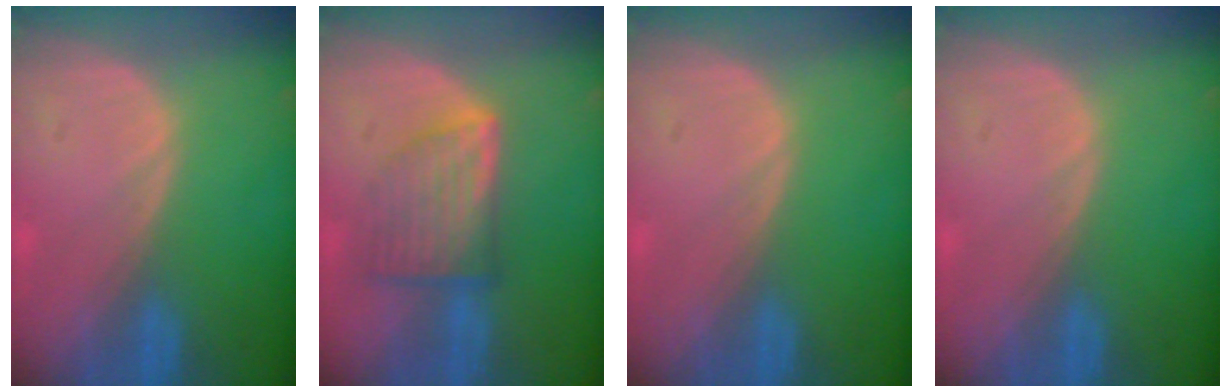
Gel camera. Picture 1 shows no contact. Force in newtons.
{"total": 7.3, "press": 6.6, "slide": 3.2}
{"total": 0.0}
{"total": 0.0}